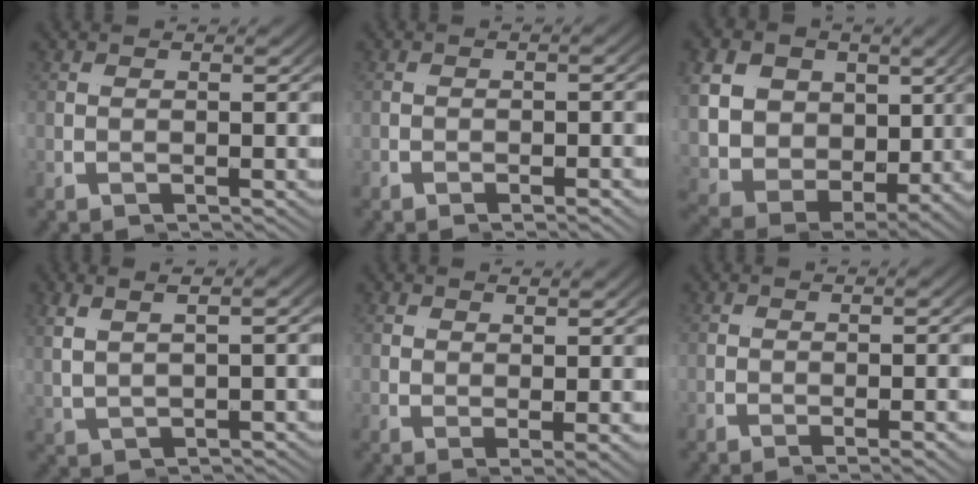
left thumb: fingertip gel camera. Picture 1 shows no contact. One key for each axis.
{"total": 1.4, "fx": -1.1, "fy": -0.6, "fz": 0.6, "tx": -0.026, "ty": 0.002, "tz": -0.023}
{"total": 13.4, "fx": 3.6, "fy": 11.0, "fz": 6.9, "tx": -0.152, "ty": -0.006, "tz": 0.039}
{"total": 2.0, "fx": 0.7, "fy": -1.8, "fz": 0.4, "tx": 0.001, "ty": 0.023, "tz": 0.014}
{"total": 2.8, "fx": 1.1, "fy": -2.5, "fz": 0.6, "tx": 0.006, "ty": 0.025, "tz": 0.009}
{"total": 3.2, "fx": -0.5, "fy": -2.3, "fz": 2.1, "tx": -0.033, "ty": 0.019, "tz": -0.015}